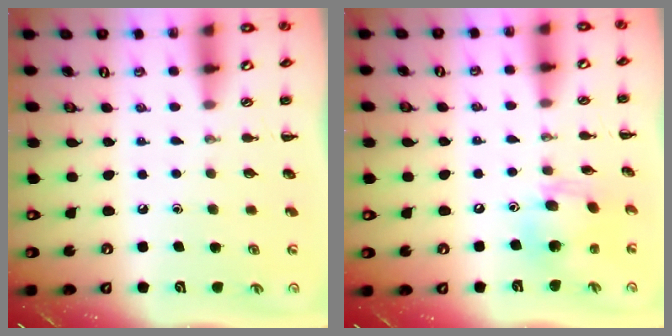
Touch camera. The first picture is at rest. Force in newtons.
{"total": 12.3, "press": 11.9, "slide": 3.1}